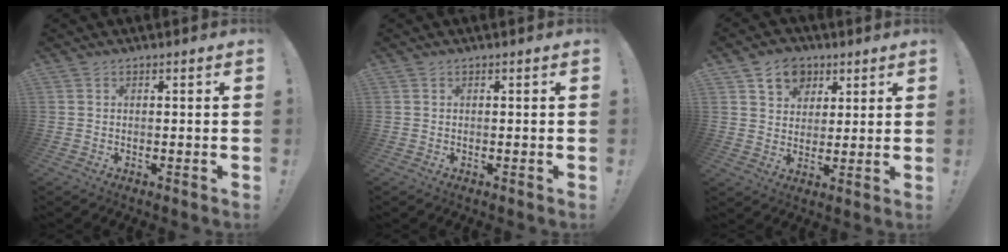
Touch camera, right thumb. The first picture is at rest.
{"total": 0.0}
{"total": 9.1, "force": [4.7, 7.3, 2.8], "torque": [-0.039, -0.023, 0.092]}